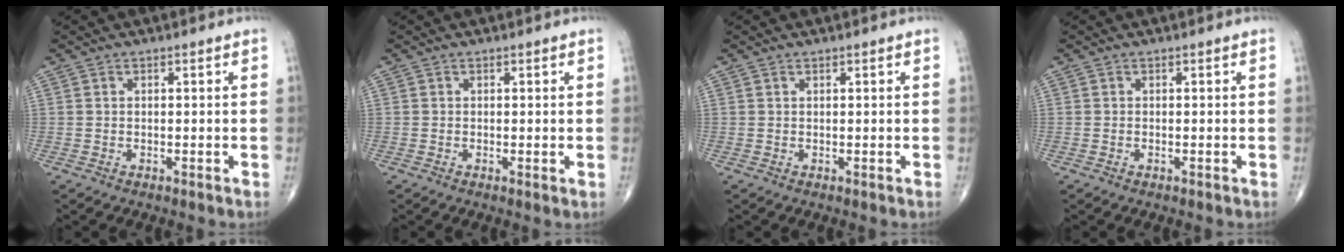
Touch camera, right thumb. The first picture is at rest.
{"total": 0.7, "force": [-0.1, 0.2, 0.7], "torque": [-0.016, -0.003, -0.004]}
{"total": 0.0}
{"total": 0.0}